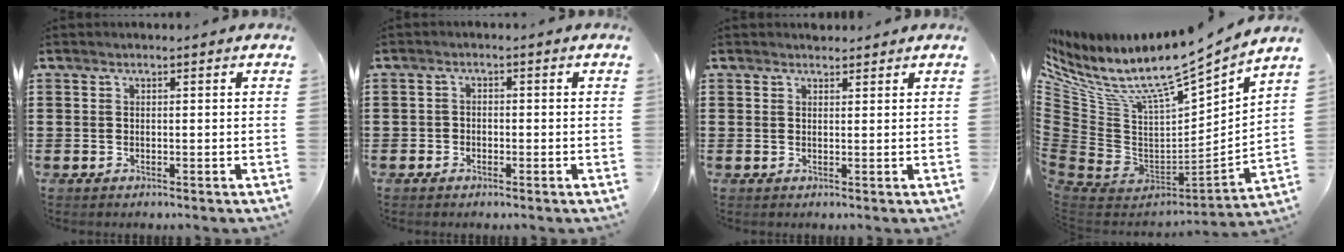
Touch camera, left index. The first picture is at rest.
{"total": 1.2, "force": [-0.8, 0.8, 0.2], "torque": [-0.008, 0.003, -0.019]}
{"total": 1.4, "force": [1.3, 0.4, 0.0], "torque": [-0.003, 0.003, 0.026]}
{"total": 10.4, "force": [7.6, 3.2, 6.4], "torque": [-0.139, -0.063, 0.125]}